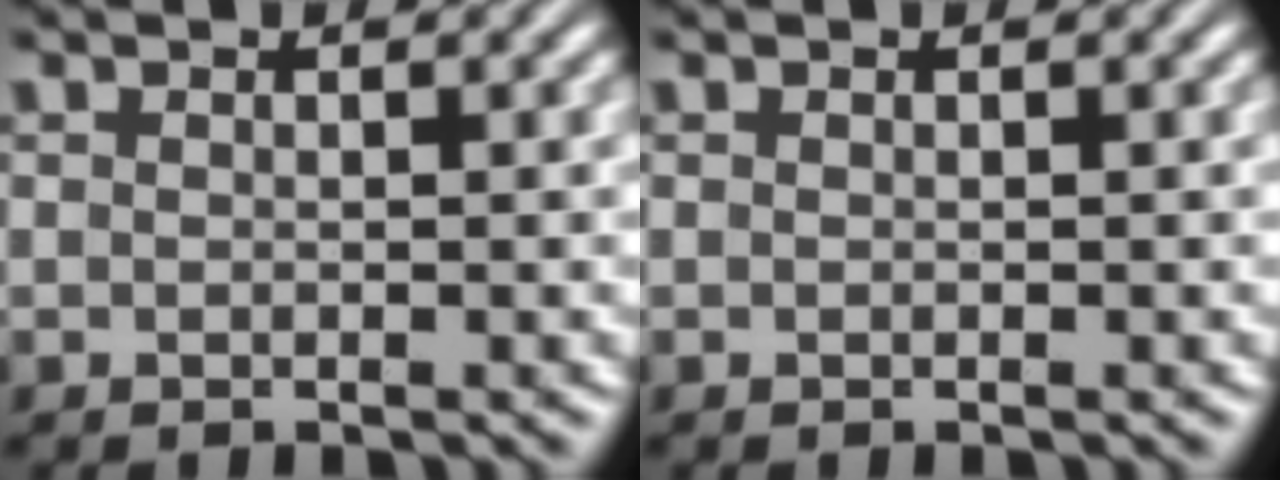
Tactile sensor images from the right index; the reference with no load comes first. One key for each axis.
{"total": 0.0}